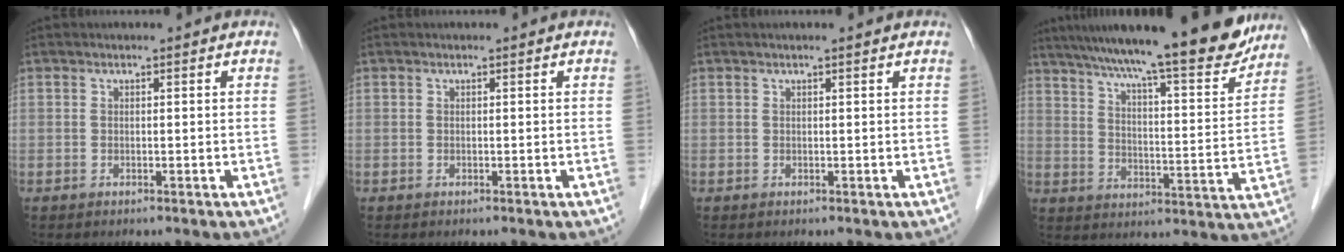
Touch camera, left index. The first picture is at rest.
{"total": 0.0}
{"total": 1.0, "force": [0.8, -0.1, 0.6], "torque": [-0.011, 0.009, 0.016]}
{"total": 21.1, "force": [18.3, 1.3, 10.5], "torque": [-0.167, -0.015, 0.259]}